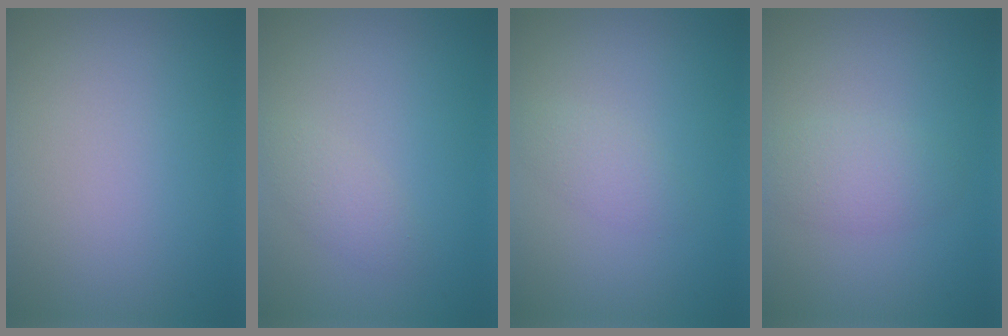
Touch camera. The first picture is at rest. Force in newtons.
{"total": 1.6, "press": 1.6, "slide": 0.2}
{"total": 1.5, "press": 1.5, "slide": 0.0}
{"total": 2.4, "press": 2.4, "slide": 0.0}